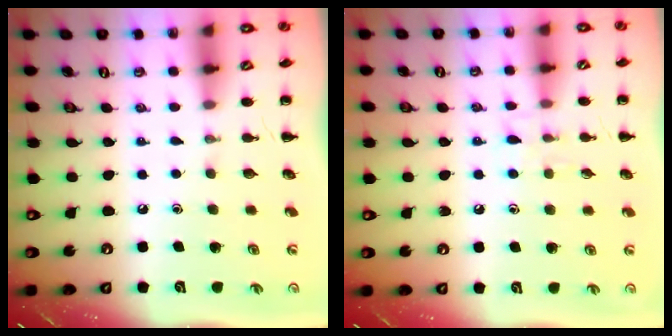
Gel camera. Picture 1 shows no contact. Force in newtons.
{"total": 6.3, "press": 5.9, "slide": 2.3}